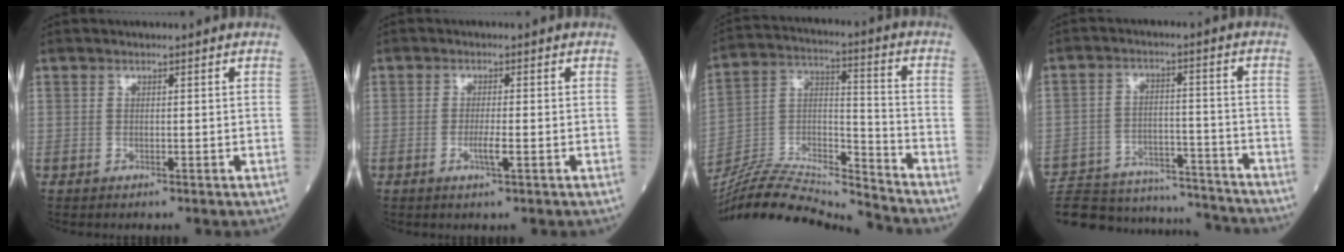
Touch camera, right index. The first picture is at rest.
{"total": 2.4, "force": [-0.9, -0.1, 2.2], "torque": [-0.040, -0.003, -0.017]}
{"total": 20.2, "force": [-19.5, 0.2, 5.5], "torque": [-0.109, 0.017, -0.337]}
{"total": 23.7, "force": [-22.2, 4.9, 6.7], "torque": [-0.137, -0.003, -0.315]}